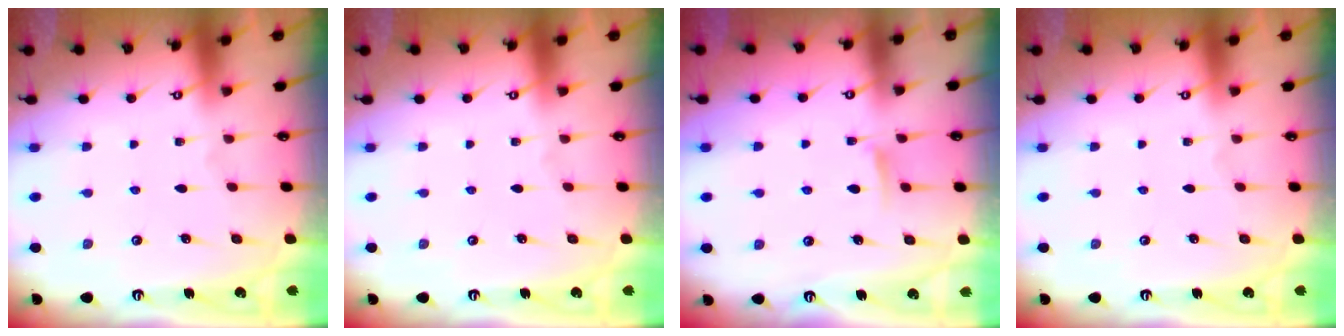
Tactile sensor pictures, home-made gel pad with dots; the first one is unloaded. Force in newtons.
{"total": 0.0}
{"total": 4.7, "press": 4.7, "slide": 0.7}
{"total": 0.0}